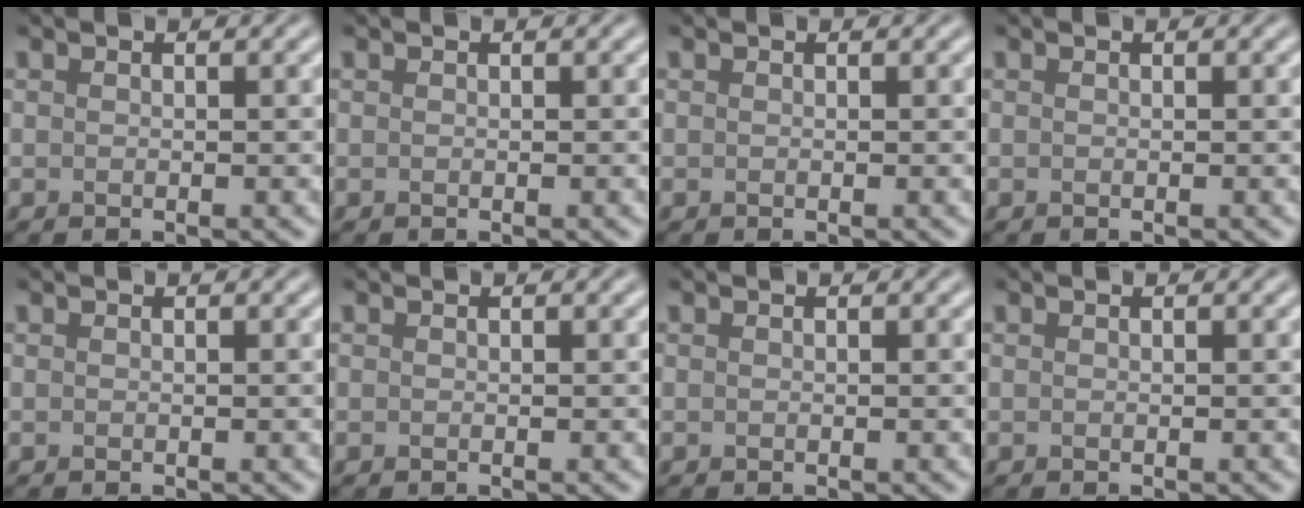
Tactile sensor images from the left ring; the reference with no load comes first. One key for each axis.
{"total": 0.0}
{"total": 0.0}
{"total": 0.0}
{"total": 0.0}
{"total": 0.0}
{"total": 0.0}
{"total": 0.0}